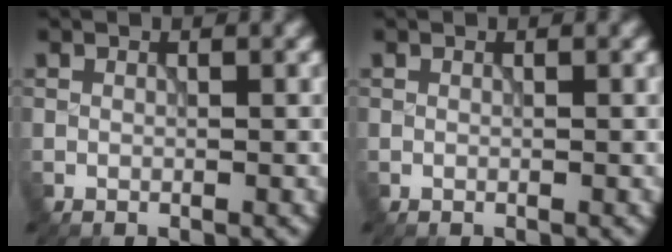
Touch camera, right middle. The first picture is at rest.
{"total": 0.0}